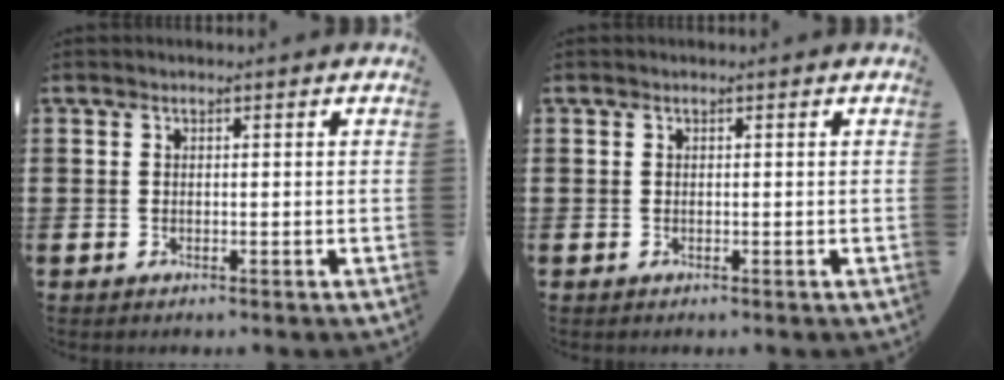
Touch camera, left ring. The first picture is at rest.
{"total": 0.0}